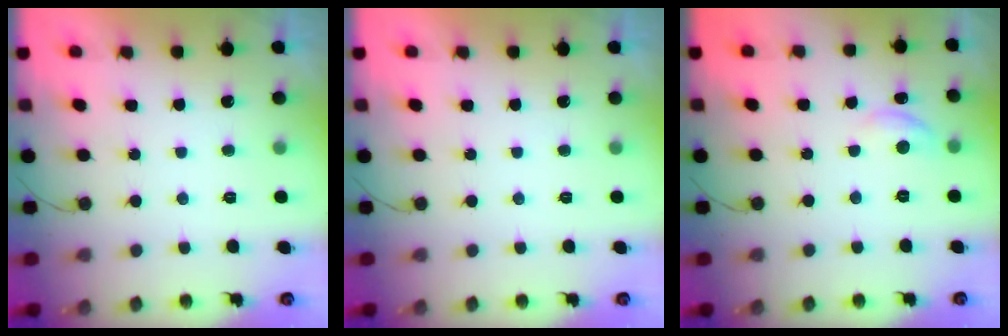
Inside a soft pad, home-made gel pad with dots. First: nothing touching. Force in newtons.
{"total": 0.0}
{"total": 6.6, "press": 6.5, "slide": 0.7}